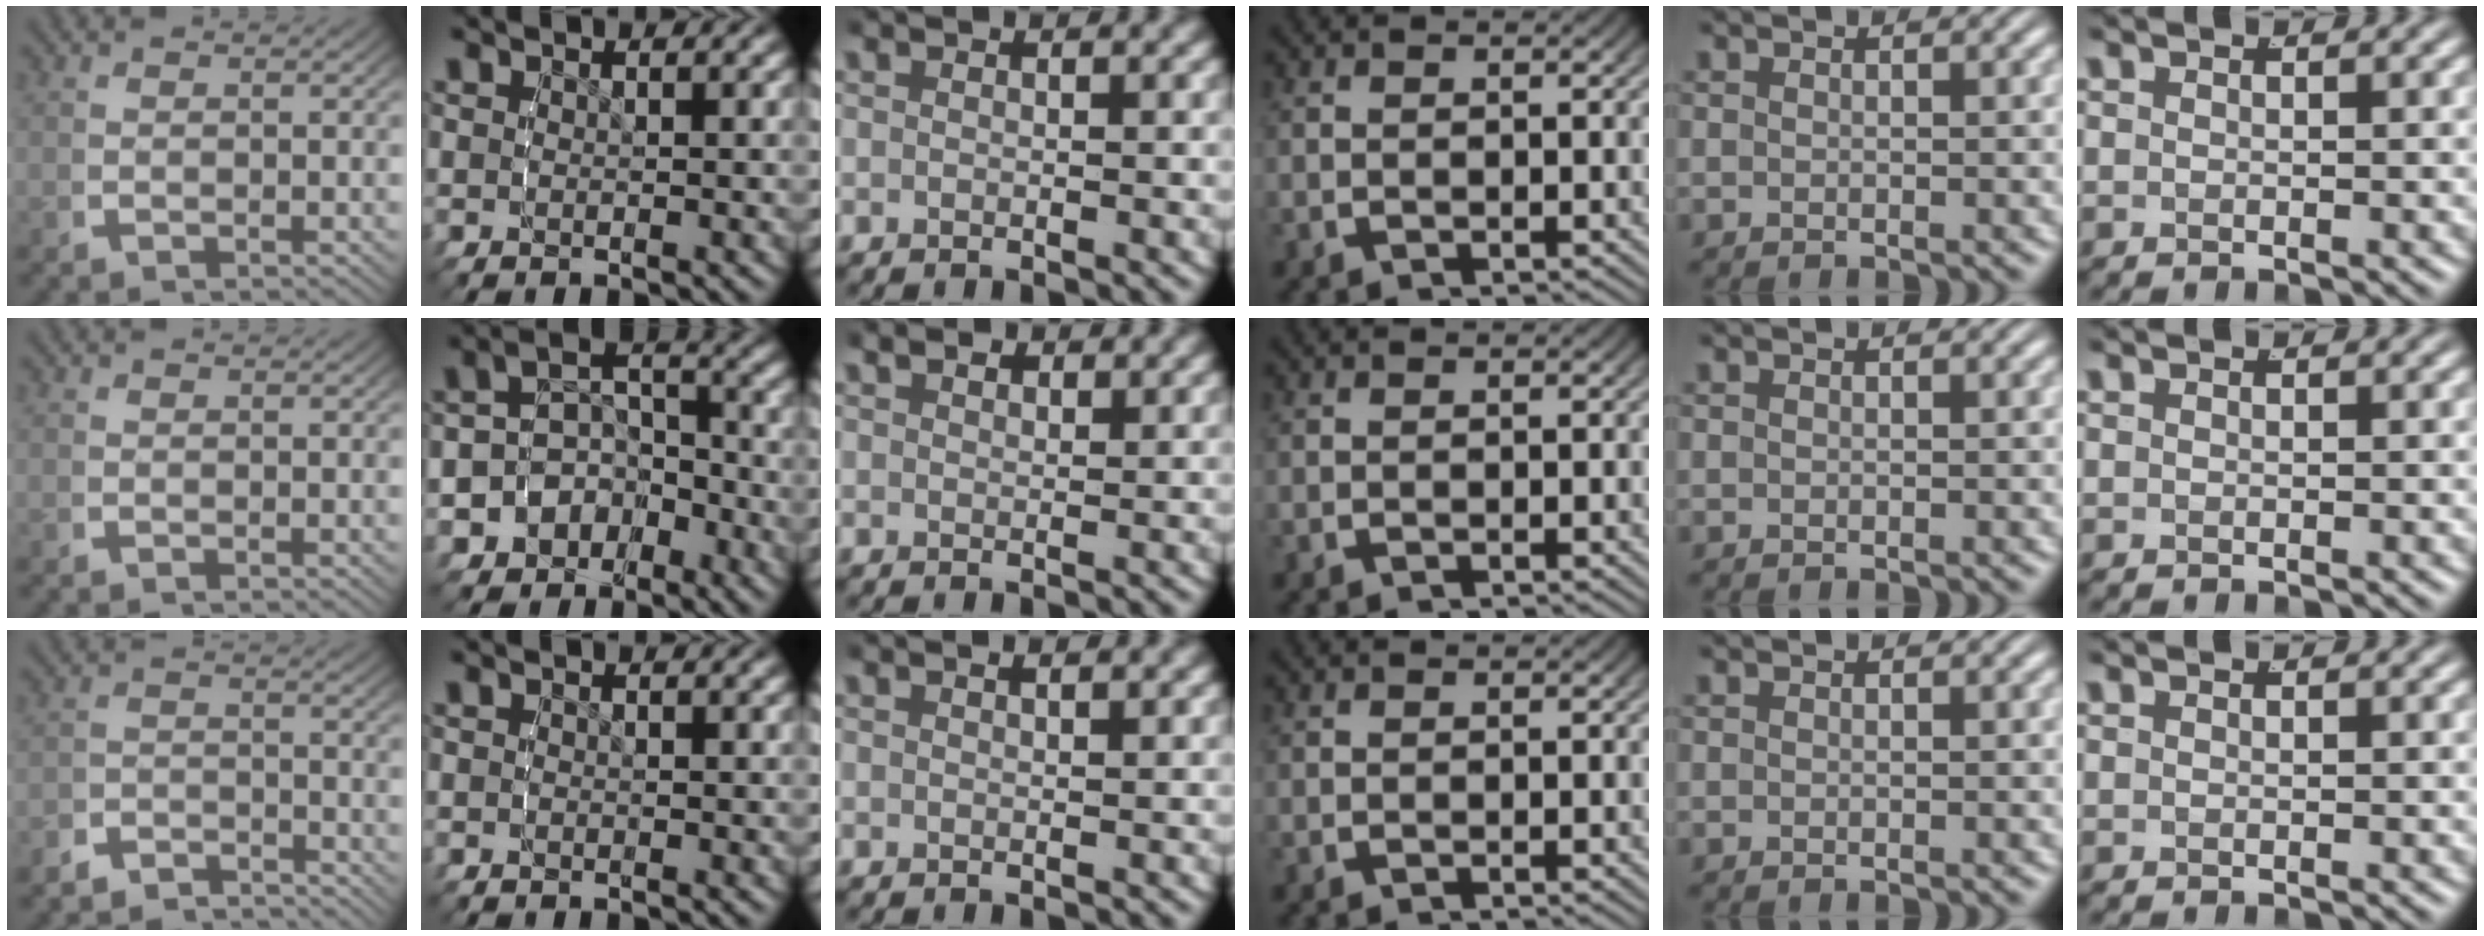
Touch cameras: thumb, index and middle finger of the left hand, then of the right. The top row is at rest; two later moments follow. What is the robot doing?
{"motion": "lift_and_place", "object": "sponge"}